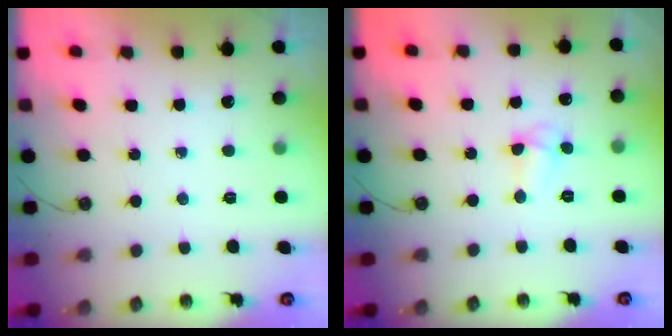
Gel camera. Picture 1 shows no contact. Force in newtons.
{"total": 3.4, "press": 3.4, "slide": 0.5}